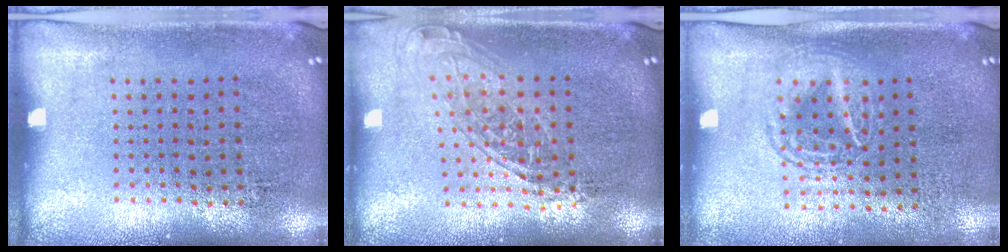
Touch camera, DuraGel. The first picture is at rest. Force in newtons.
{"total": 1.5, "press": 1.3, "slide": 0.8}
{"total": 1.4, "press": 1.3, "slide": 0.6}